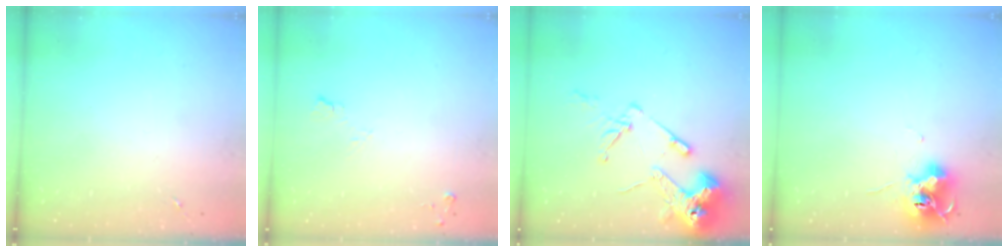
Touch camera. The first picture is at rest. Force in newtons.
{"total": 5.7, "press": 5.6, "slide": 0.7}
{"total": 14.1, "press": 13.9, "slide": 2.0}
{"total": 12.3, "press": 12.3, "slide": 0.8}